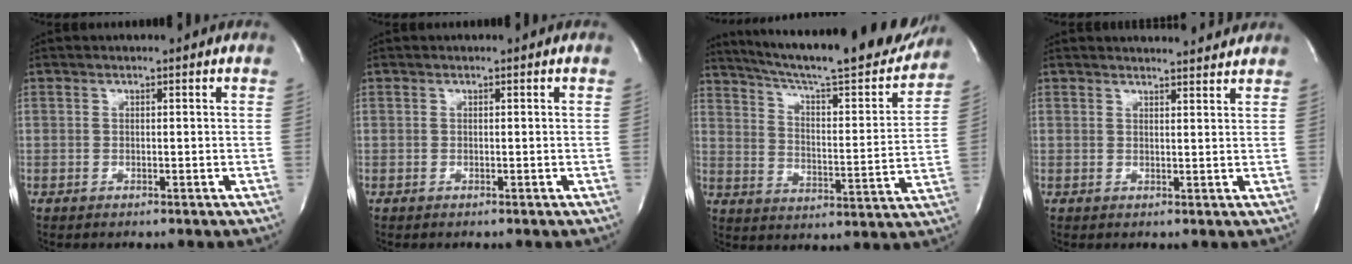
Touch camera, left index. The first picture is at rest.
{"total": 0.0}
{"total": 25.8, "force": [22.7, 3.3, 11.7], "torque": [-0.188, -0.043, 0.304]}
{"total": 6.6, "force": [6.5, 0.6, 1.0], "torque": [-0.013, 0.000, 0.065]}